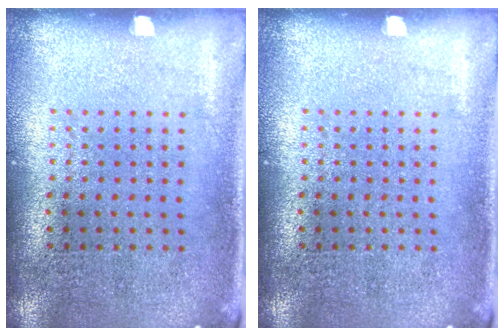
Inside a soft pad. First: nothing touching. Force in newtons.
{"total": 0.0}